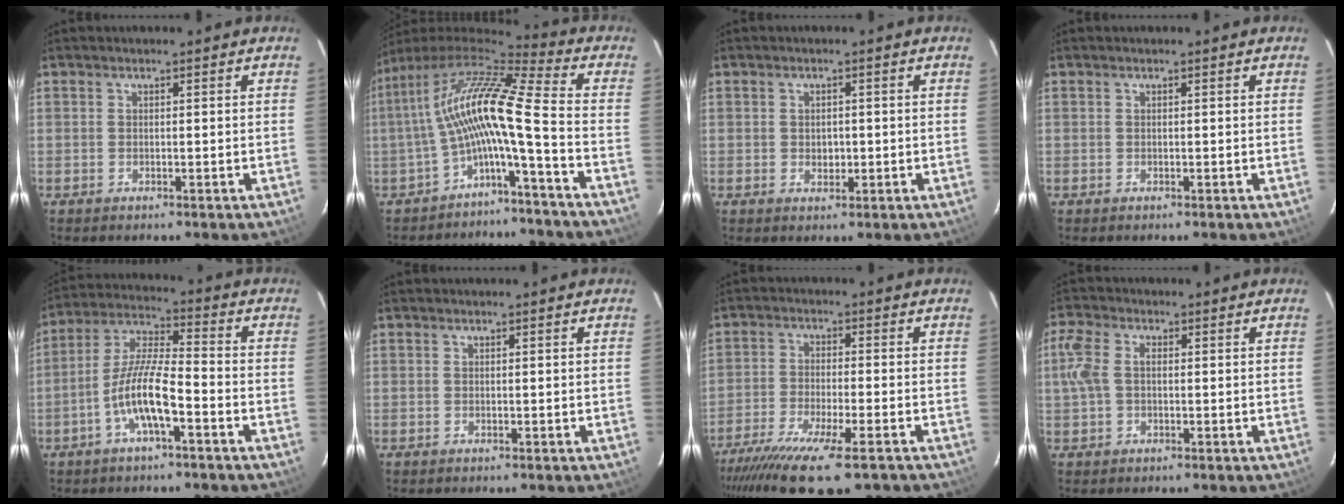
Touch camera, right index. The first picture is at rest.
{"total": 12.2, "force": [-2.2, -0.1, 12.0], "torque": [-0.221, 0.013, -0.046]}
{"total": 2.0, "force": [-0.1, 1.6, 1.1], "torque": [-0.017, 0.002, -0.001]}
{"total": 0.0}
{"total": 9.8, "force": [-4.4, 1.8, 8.6], "torque": [-0.182, 0.005, -0.086]}
{"total": 0.0}
{"total": 15.7, "force": [-11.8, 2.5, 10.0], "torque": [-0.206, -0.055, -0.199]}
{"total": 5.0, "force": [0.2, 3.2, 3.8], "torque": [-0.090, 0.011, 0.004]}